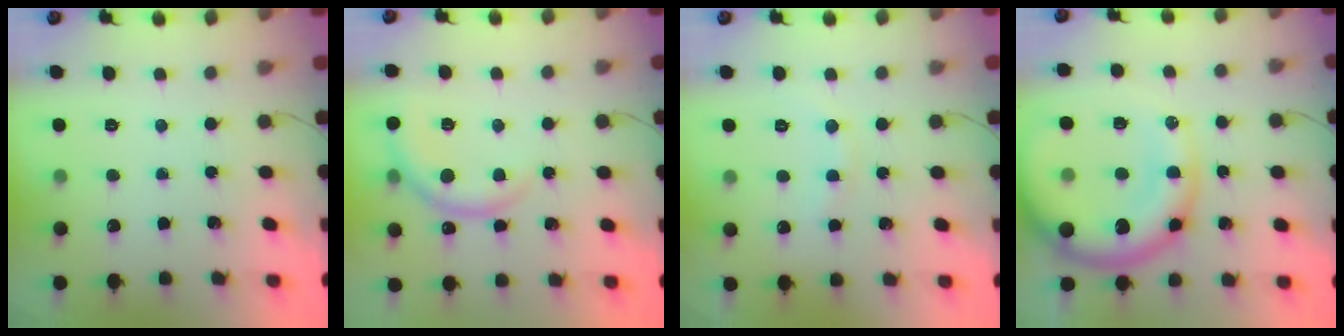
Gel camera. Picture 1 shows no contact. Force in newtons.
{"total": 7.2, "press": 7.1, "slide": 0.5}
{"total": 6.8, "press": 6.7, "slide": 1.6}
{"total": 19.2, "press": 18.6, "slide": 4.5}